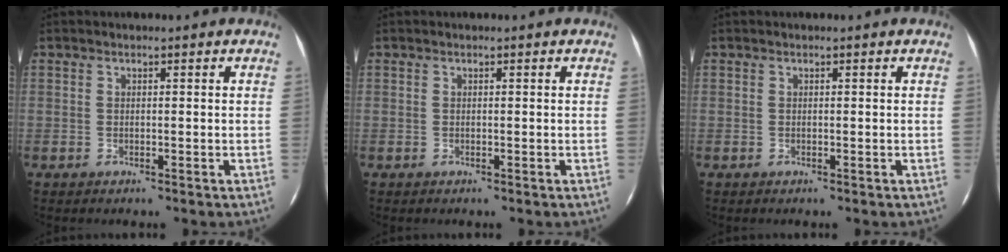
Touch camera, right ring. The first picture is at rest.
{"total": 0.0}
{"total": 0.0}